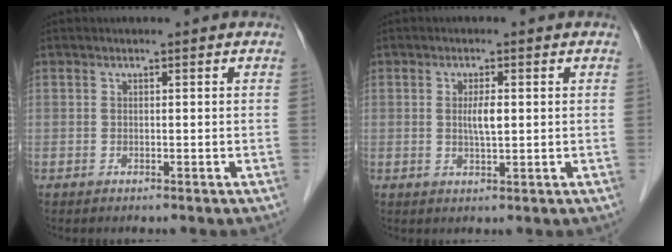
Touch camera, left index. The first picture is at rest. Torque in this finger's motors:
{"motor_torque": [0.33, 0.41, 0.07, 0.04]}